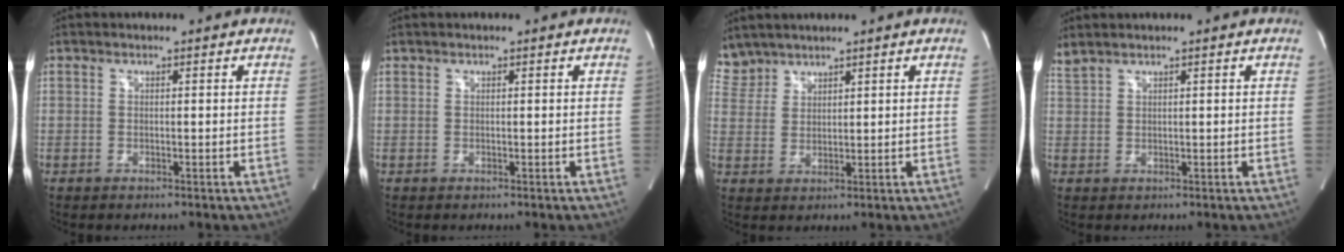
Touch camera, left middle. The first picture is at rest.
{"total": 0.0}
{"total": 4.4, "force": [4.2, 1.4, -0.3], "torque": [-0.003, 0.013, 0.095]}
{"total": 1.7, "force": [1.6, -0.1, 0.6], "torque": [-0.022, 0.018, 0.041]}